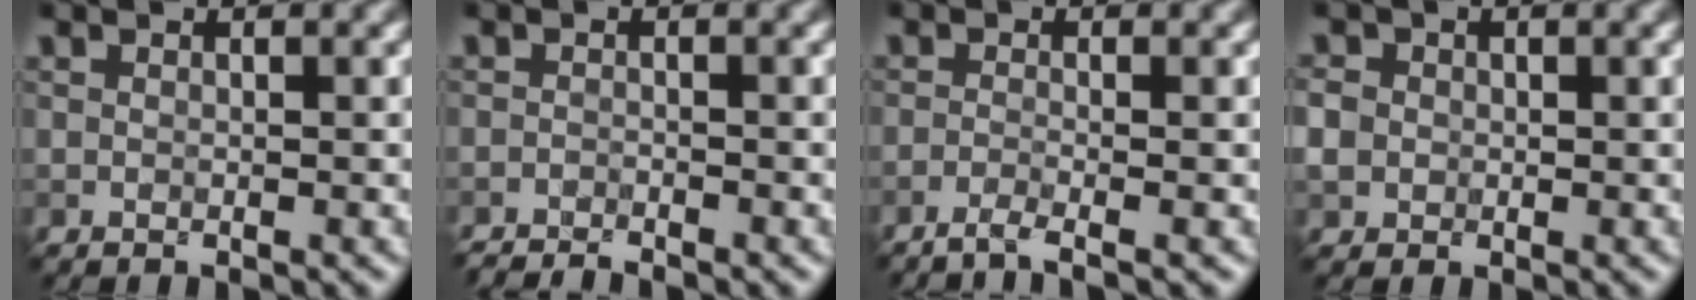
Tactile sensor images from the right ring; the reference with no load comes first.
{"total": 2.2, "force": [-2.2, 0.1, 0.4], "torque": [-0.012, -0.002, -0.044]}
{"total": 1.8, "force": [-1.3, 0.2, 1.2], "torque": [-0.020, -0.002, -0.037]}
{"total": 3.7, "force": [-0.1, 3.4, 1.3], "torque": [-0.026, 0.018, -0.027]}